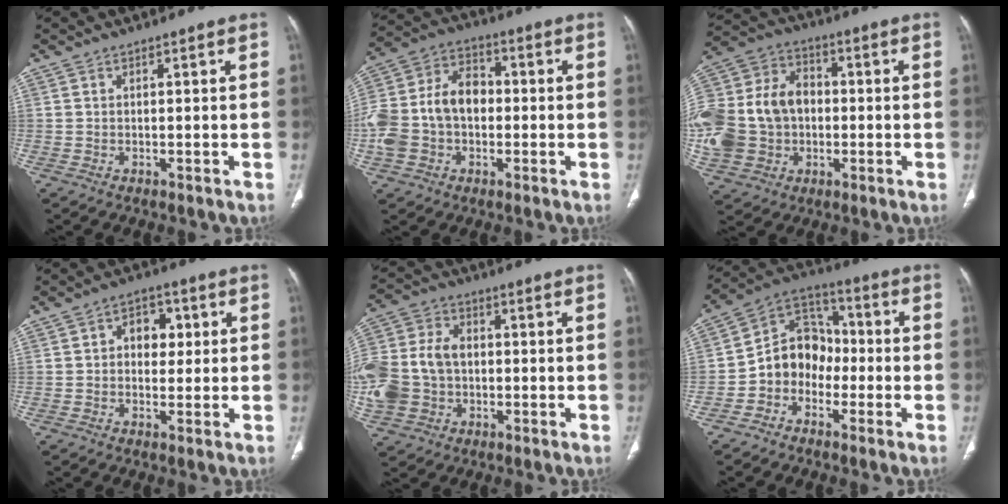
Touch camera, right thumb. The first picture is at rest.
{"total": 15.4, "force": [-1.4, 11.0, 10.7], "torque": [-0.211, 0.043, -0.028]}
{"total": 20.9, "force": [-1.1, 16.6, 12.6], "torque": [-0.273, 0.036, -0.010]}
{"total": 6.5, "force": [1.2, 4.7, 4.3], "torque": [-0.027, 0.006, 0.014]}
{"total": 16.5, "force": [-1.2, 12.9, 10.3], "torque": [-0.235, 0.024, -0.016]}
{"total": 11.1, "force": [-2.7, 9.2, 5.6], "torque": [-0.057, 0.048, -0.063]}